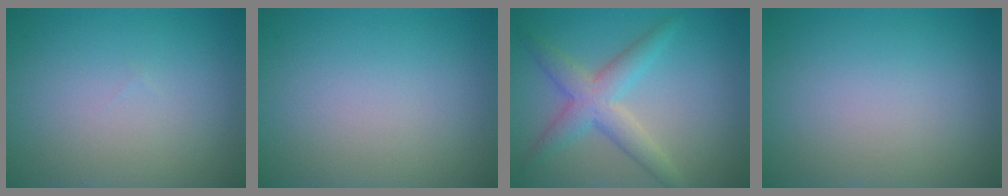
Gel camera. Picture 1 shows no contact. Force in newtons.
{"total": 0.0}
{"total": 4.2, "press": 4.2, "slide": 0.2}
{"total": 0.0}